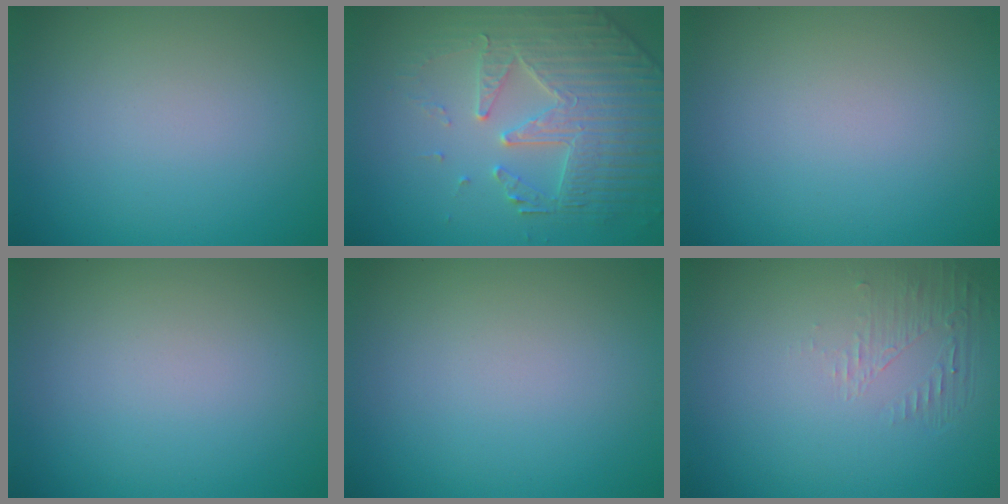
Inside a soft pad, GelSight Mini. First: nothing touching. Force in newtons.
{"total": 4.9, "press": 4.7, "slide": 1.5}
{"total": 0.0}
{"total": 0.0}
{"total": 0.0}
{"total": 1.3, "press": 0.0, "slide": 1.3}